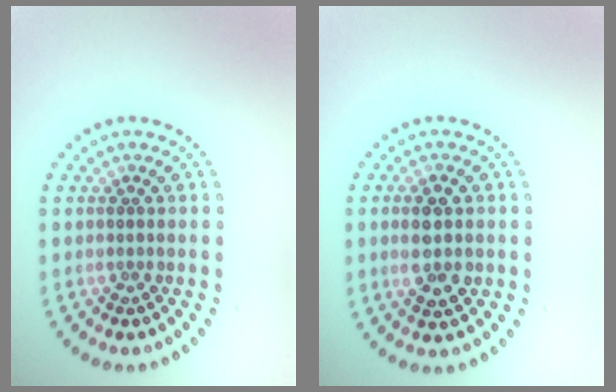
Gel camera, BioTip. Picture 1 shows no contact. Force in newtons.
{"total": 3.1, "press": 3.0, "slide": 0.4}